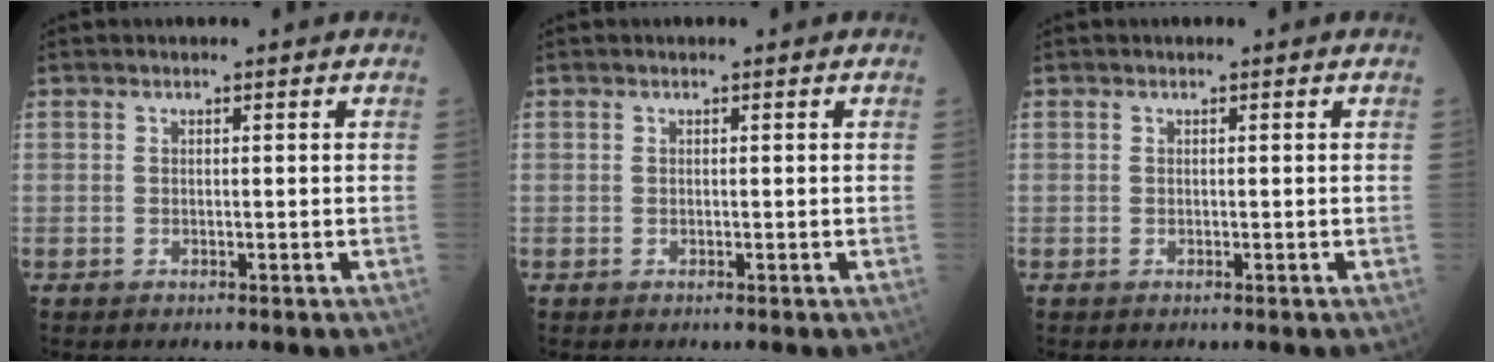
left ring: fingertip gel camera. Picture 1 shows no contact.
{"total": 0.0}
{"total": 0.0}